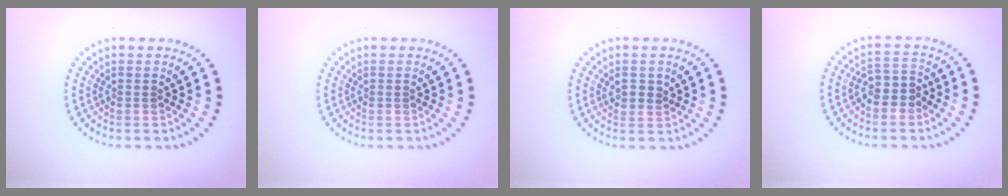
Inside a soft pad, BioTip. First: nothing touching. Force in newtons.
{"total": 0.0}
{"total": 1.1, "press": 1.0, "slide": 0.4}
{"total": 2.5, "press": 2.2, "slide": 1.1}